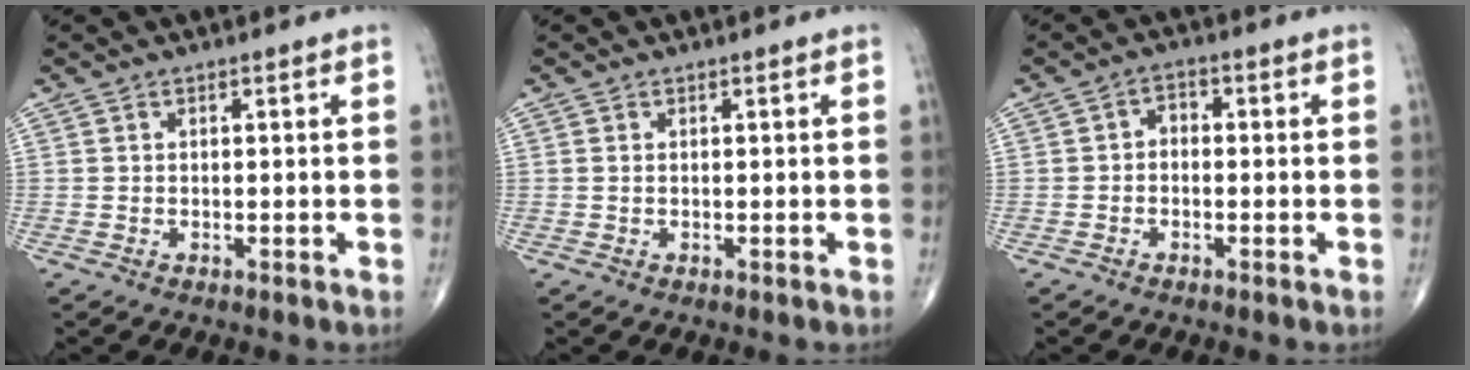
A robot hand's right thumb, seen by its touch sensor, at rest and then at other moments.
{"total": 0.0}
{"total": 2.4, "force": [-0.4, 1.8, 1.6], "torque": [-0.009, 0.015, -0.019]}